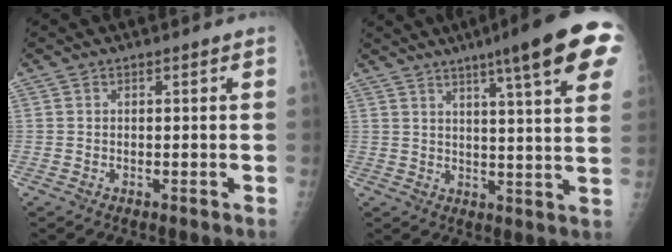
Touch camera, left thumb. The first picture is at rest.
{"total": 17.1, "force": [9.2, 1.8, 14.3], "torque": [-0.179, -0.022, 0.112]}